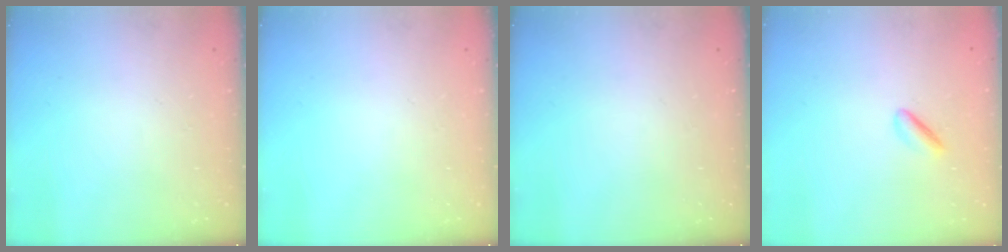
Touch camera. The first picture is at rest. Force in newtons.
{"total": 0.0}
{"total": 0.0}
{"total": 1.8, "press": 1.7, "slide": 0.6}